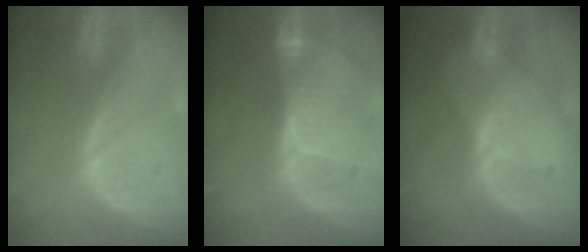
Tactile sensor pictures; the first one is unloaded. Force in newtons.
{"total": 8.4, "press": 7.6, "slide": 3.5}
{"total": 3.2, "press": 2.8, "slide": 1.4}